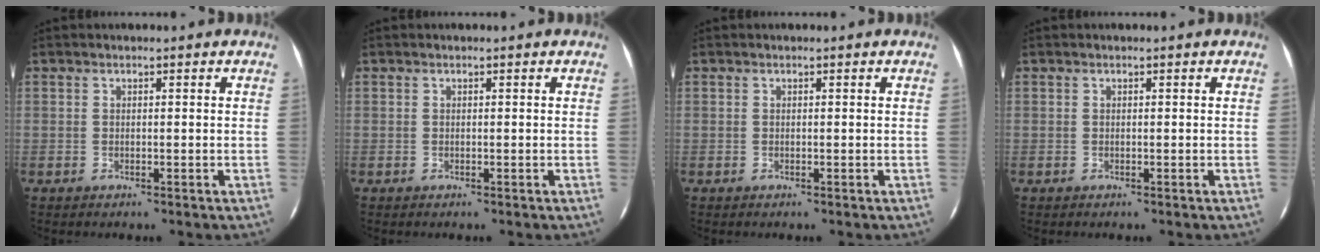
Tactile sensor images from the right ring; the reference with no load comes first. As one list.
[{"total": 0.0}, {"total": 0.0}, {"total": 0.0}]